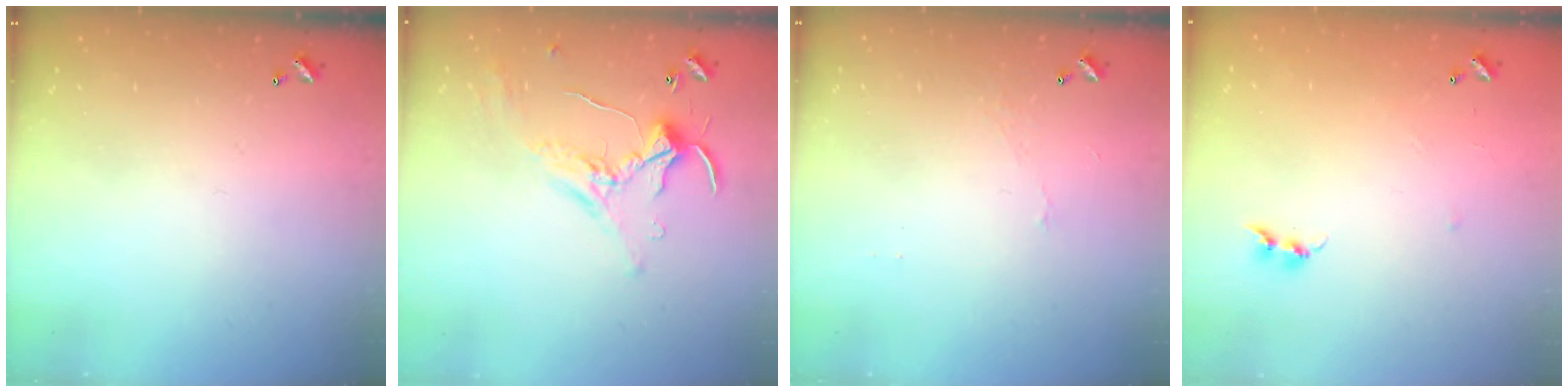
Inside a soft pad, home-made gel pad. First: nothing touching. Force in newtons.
{"total": 1.0, "press": 0.5, "slide": 0.8}
{"total": 0.0}
{"total": 5.1, "press": 5.0, "slide": 0.7}